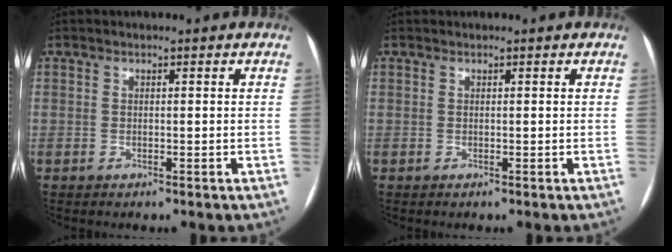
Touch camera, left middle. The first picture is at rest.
{"total": 0.0}